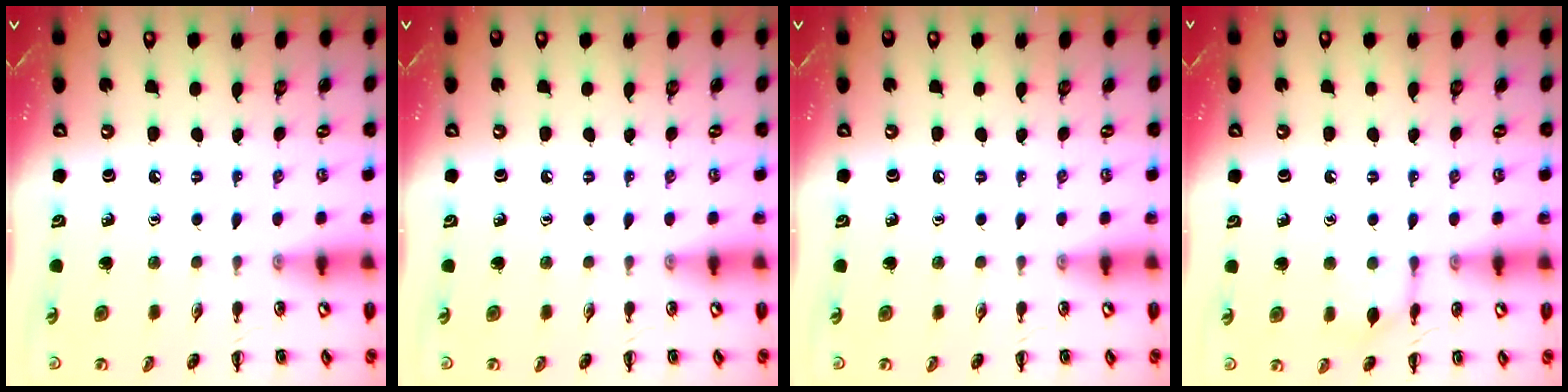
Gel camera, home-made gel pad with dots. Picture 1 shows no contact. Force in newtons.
{"total": 0.0}
{"total": 0.0}
{"total": 6.4, "press": 6.4, "slide": 0.2}